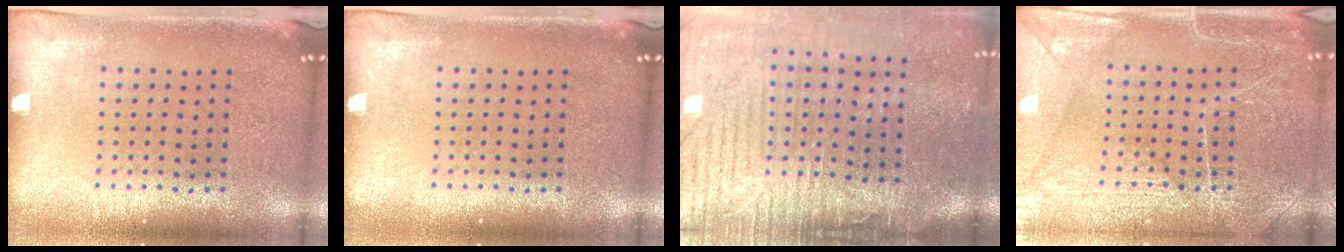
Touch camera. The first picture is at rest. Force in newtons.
{"total": 0.0}
{"total": 4.3, "press": 3.6, "slide": 2.3}
{"total": 5.3, "press": 5.2, "slide": 0.6}